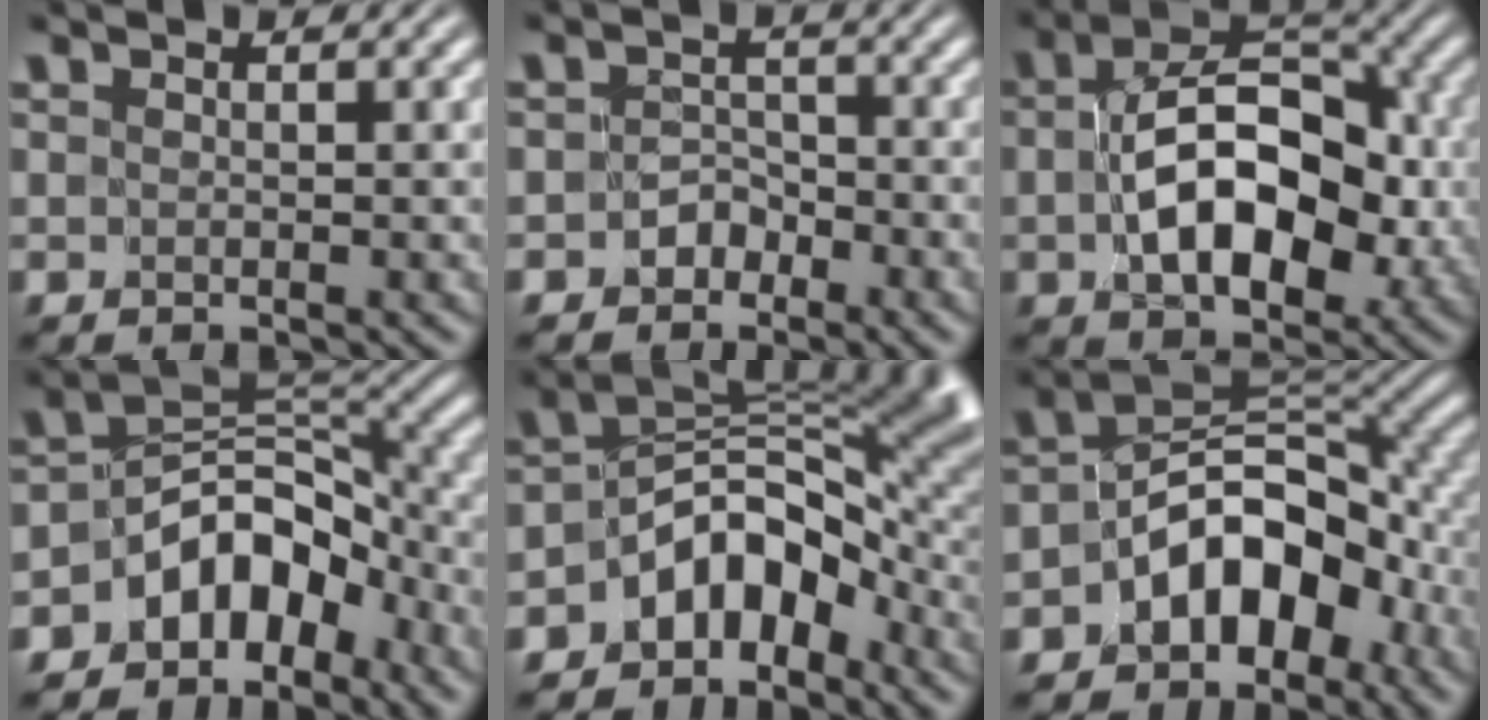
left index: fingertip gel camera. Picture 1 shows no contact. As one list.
[{"total": 1.7, "force": [-1.2, 1.1, 0.0], "torque": [0.012, 0.009, -0.024]}, {"total": 9.5, "force": [-0.9, 5.8, 7.5], "torque": [-0.118, 0.007, -0.012]}, {"total": 7.1, "force": [-4.4, 4.3, 3.5], "torque": [-0.023, 0.012, -0.092]}, {"total": 7.5, "force": [-3.3, 4.8, 4.7], "torque": [-0.045, 0.013, -0.074]}, {"total": 8.0, "force": [-3.7, 5.0, 5.0], "torque": [-0.058, 0.017, -0.077]}]